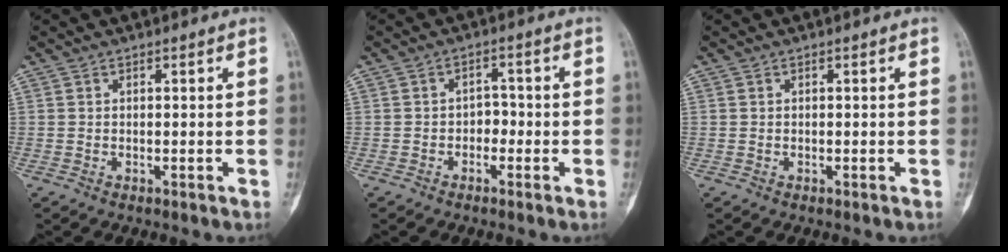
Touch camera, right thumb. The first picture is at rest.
{"total": 2.9, "force": [-1.1, 2.1, 1.6], "torque": [-0.002, 0.016, -0.025]}
{"total": 0.0}